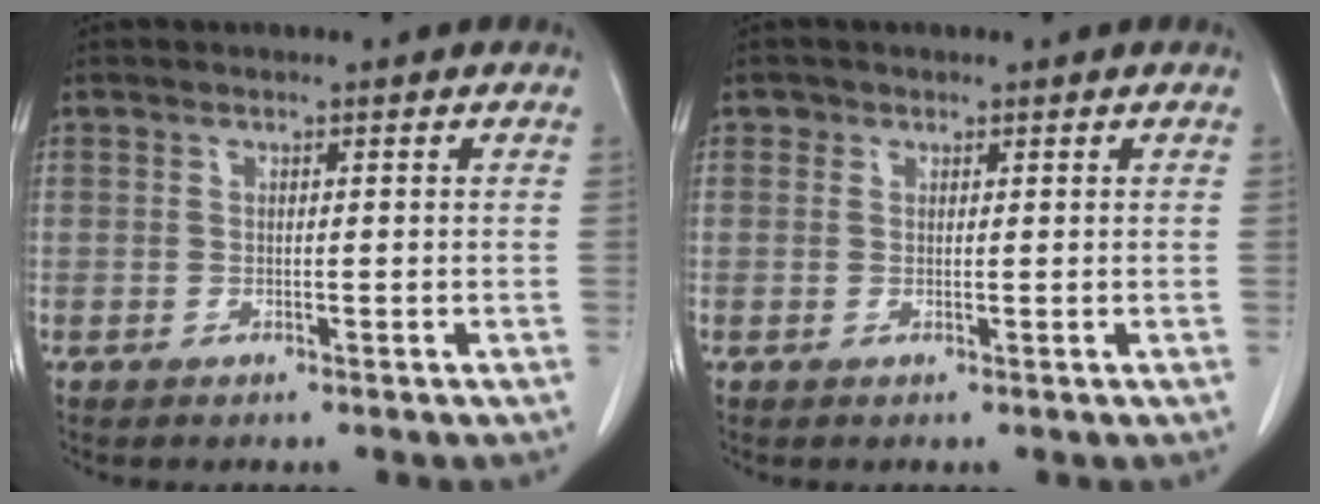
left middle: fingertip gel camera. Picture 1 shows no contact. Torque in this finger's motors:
{"motor_torque": [-0.17, 0.17, -0.11, -0.02]}